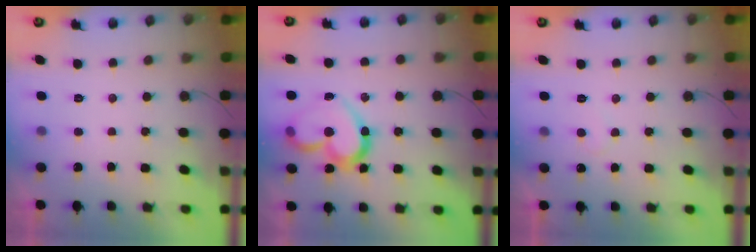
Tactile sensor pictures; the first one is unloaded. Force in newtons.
{"total": 16.1, "press": 16.1, "slide": 1.4}
{"total": 4.5, "press": 4.5, "slide": 0.3}